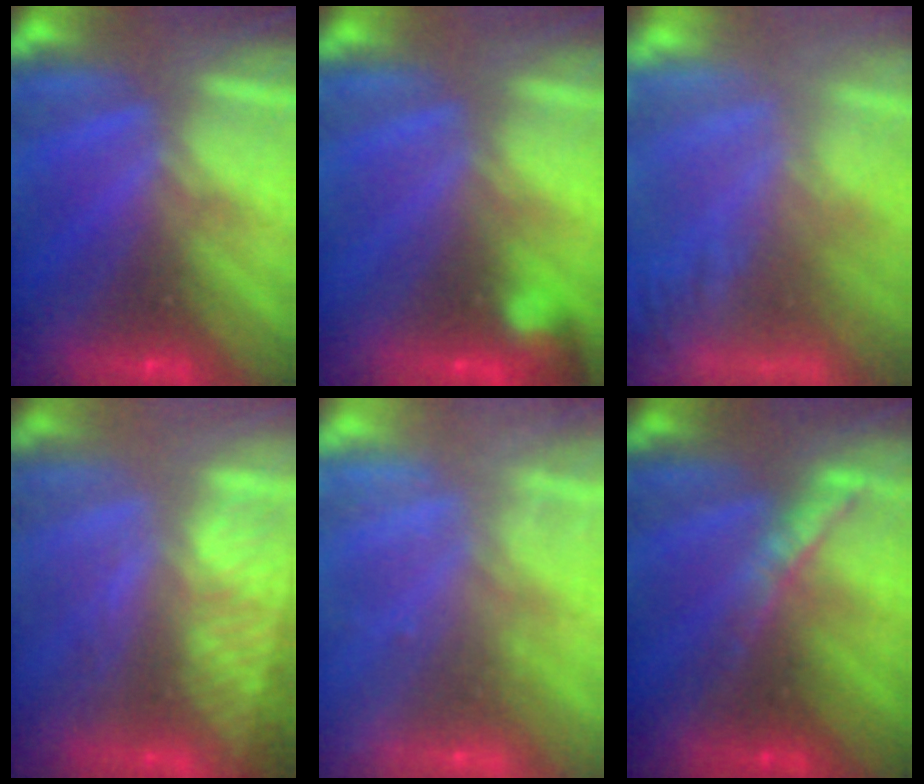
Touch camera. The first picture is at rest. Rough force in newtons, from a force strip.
{"total": 2.9}
{"total": 7.1}
{"total": 2.9}
{"total": 2.3}
{"total": 1.7}